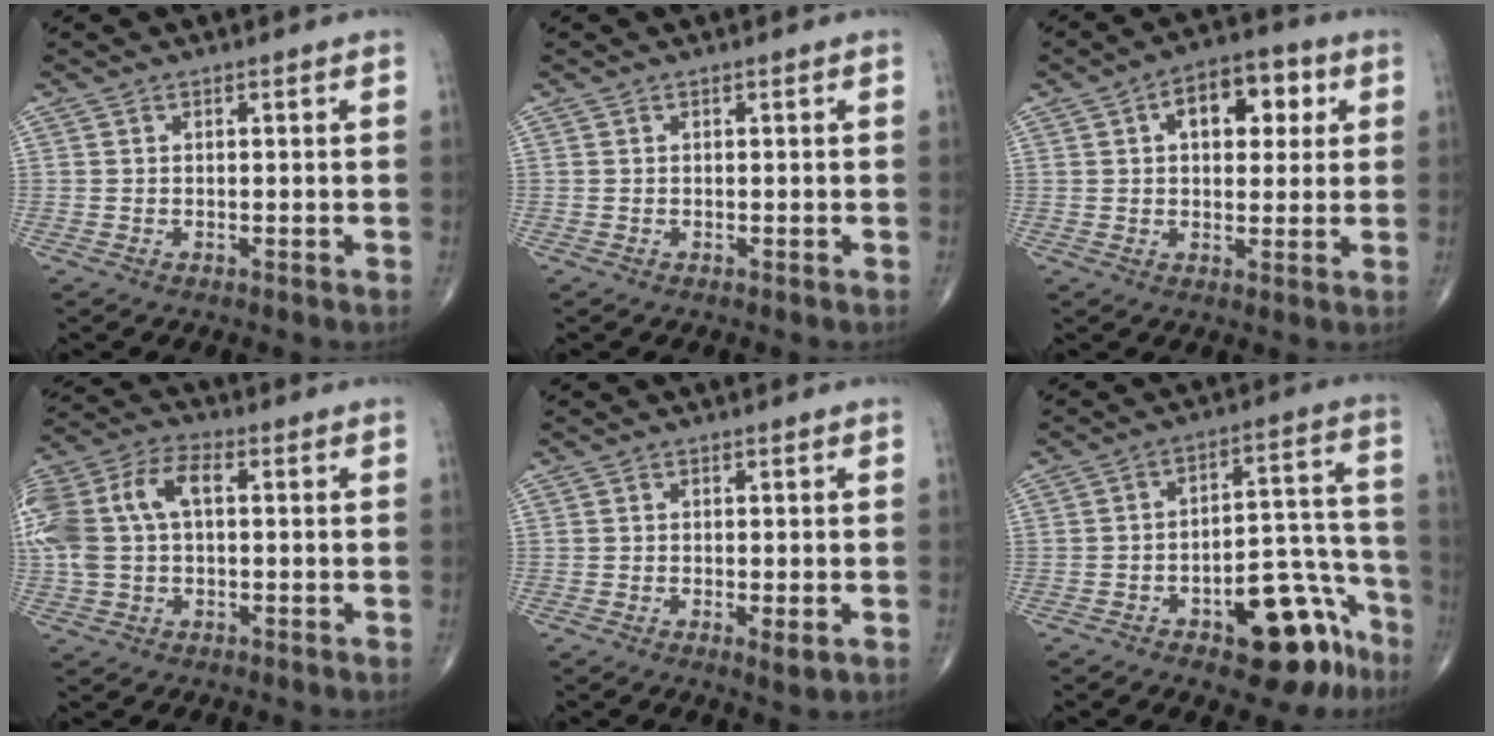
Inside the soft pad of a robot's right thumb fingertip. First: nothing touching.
{"total": 0.0}
{"total": 11.0, "force": [3.3, 6.4, 8.3], "torque": [-0.084, 0.012, 0.044]}
{"total": 15.8, "force": [2.1, 9.5, 12.5], "torque": [-0.294, 0.036, 0.035]}
{"total": 2.4, "force": [-0.6, 0.7, 2.2], "torque": [-0.040, -0.010, -0.009]}
{"total": 15.9, "force": [-8.6, 7.1, 11.2], "torque": [-0.099, 0.084, -0.113]}